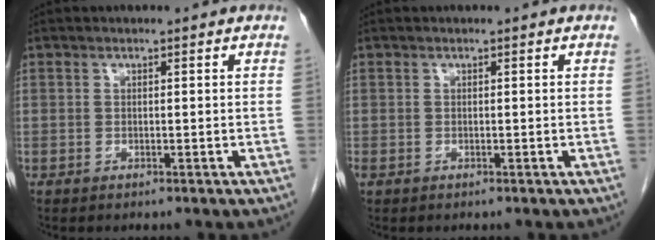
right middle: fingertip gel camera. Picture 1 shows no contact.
{"total": 0.0}